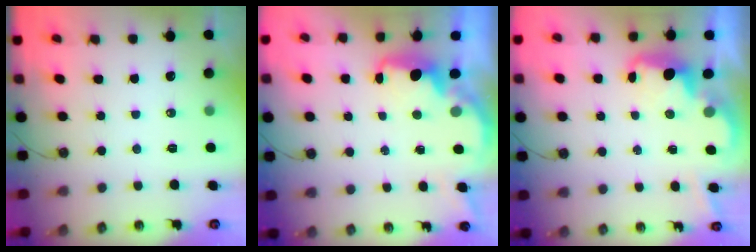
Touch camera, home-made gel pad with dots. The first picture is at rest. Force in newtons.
{"total": 2.2, "press": 2.1, "slide": 0.8}
{"total": 2.7, "press": 2.6, "slide": 0.4}